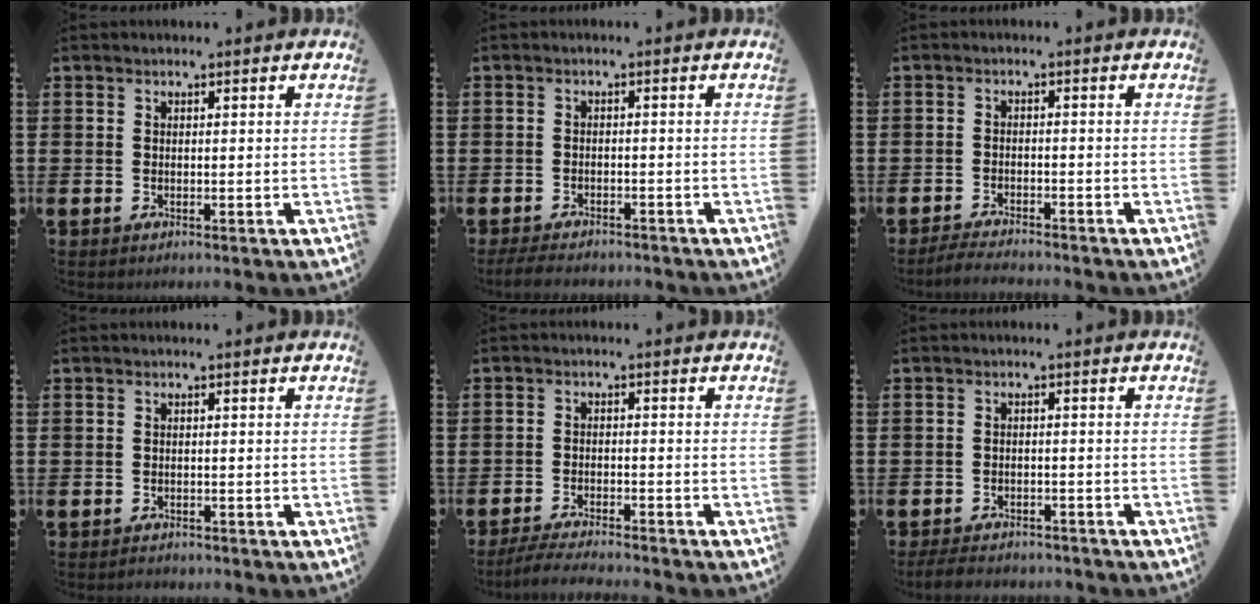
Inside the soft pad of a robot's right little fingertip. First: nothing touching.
{"total": 1.9, "force": [-1.8, 0.2, 0.4], "torque": [-0.010, 0.004, -0.039]}
{"total": 2.1, "force": [-2.1, 0.0, 0.3], "torque": [-0.008, 0.005, -0.043]}
{"total": 0.6, "force": [-0.6, 0.1, 0.0], "torque": [-0.002, -0.001, -0.014]}
{"total": 3.1, "force": [-2.9, -0.1, 0.9], "torque": [-0.021, 0.000, -0.060]}
{"total": 2.2, "force": [-2.2, 0.3, 0.1], "torque": [-0.008, 0.003, -0.048]}